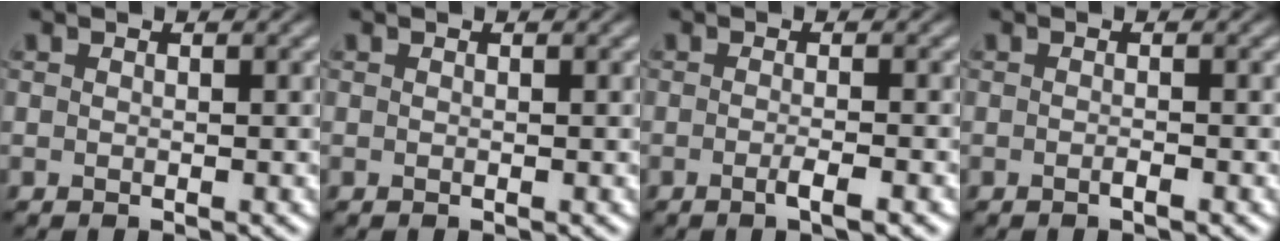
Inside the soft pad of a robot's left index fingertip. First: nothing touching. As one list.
[{"total": 0.0}, {"total": 2.3, "force": [-0.9, 0.6, 2.0], "torque": [-0.024, 0.001, -0.020]}, {"total": 0.8, "force": [-0.4, 0.1, 0.6], "torque": [-0.010, 0.000, -0.008]}]